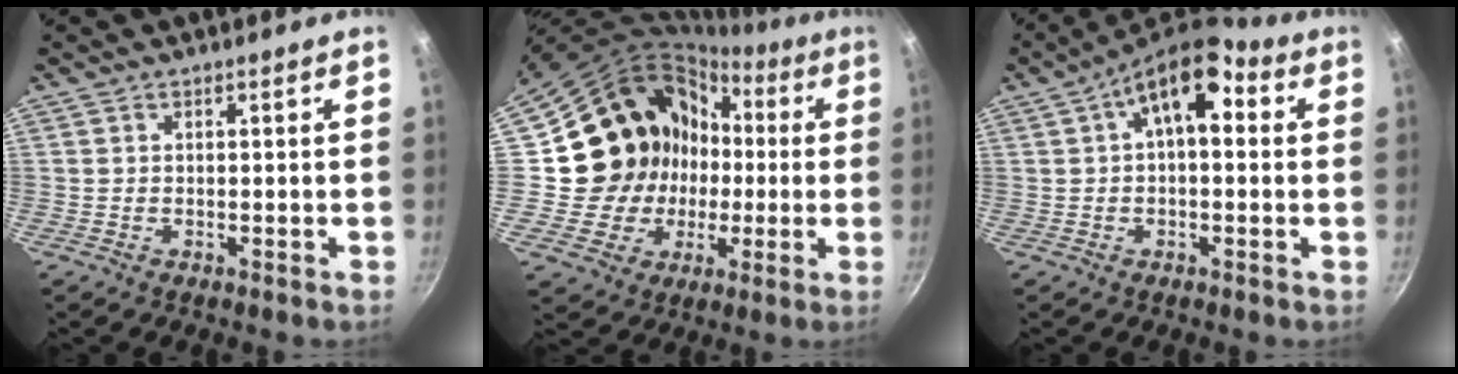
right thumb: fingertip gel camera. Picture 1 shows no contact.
{"total": 18.1, "force": [0.2, 17.0, 6.2], "torque": [-0.085, 0.036, 0.010]}
{"total": 11.2, "force": [3.2, 5.8, 9.0], "torque": [-0.117, 0.028, 0.037]}